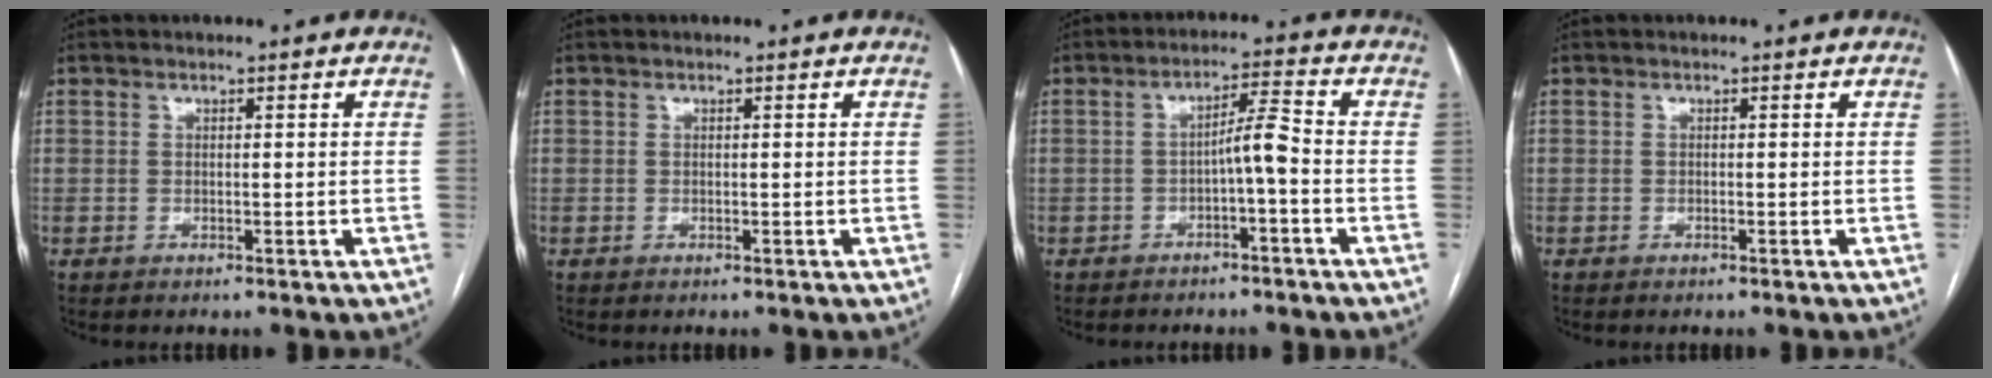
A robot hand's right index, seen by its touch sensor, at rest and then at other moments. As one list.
[{"total": 0.0}, {"total": 4.1, "force": [-1.3, 0.1, 3.9], "torque": [-0.062, 0.014, -0.020]}, {"total": 0.0}]